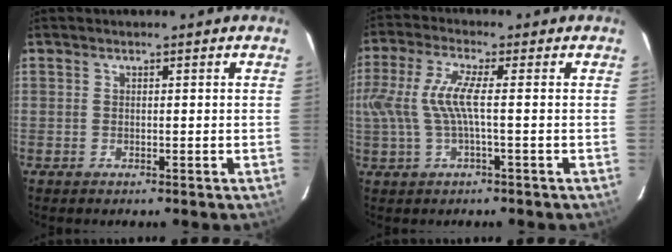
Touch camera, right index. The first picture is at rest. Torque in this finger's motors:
{"motor_torque": [0.38, -0.07, 0.63, 0.15]}